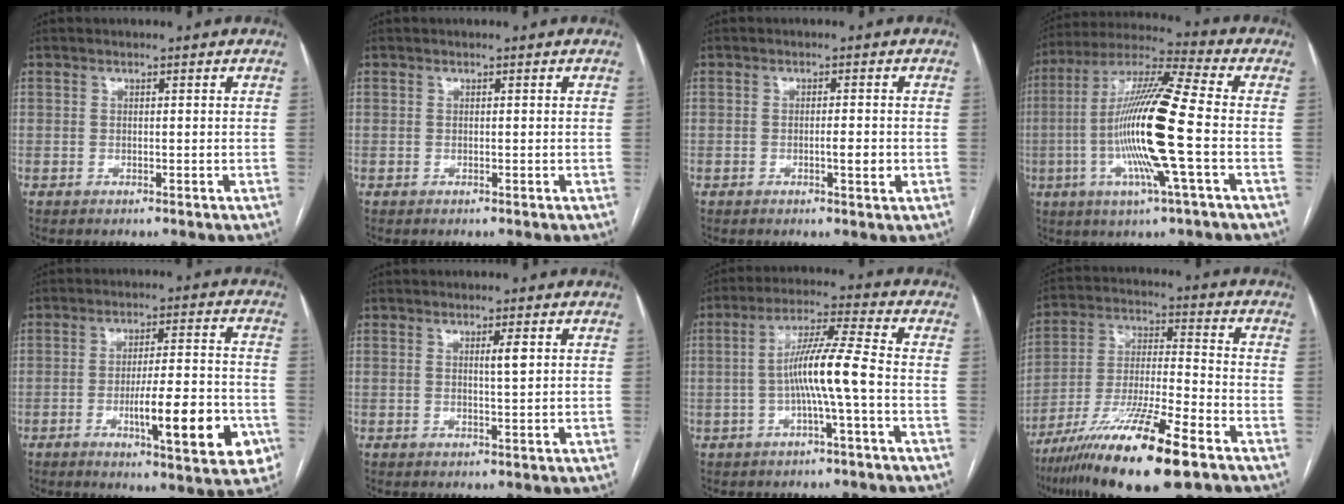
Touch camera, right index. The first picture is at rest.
{"total": 0.0}
{"total": 2.4, "force": [-0.5, 0.4, 2.3], "torque": [-0.037, -0.001, -0.008]}
{"total": 17.2, "force": [-2.9, -0.2, 17.0], "torque": [-0.334, -0.006, -0.065]}
{"total": 13.9, "force": [-4.7, 2.3, 12.9], "torque": [-0.182, -0.003, -0.064]}
{"total": 1.9, "force": [0.7, 0.0, 1.8], "torque": [-0.032, -0.003, 0.012]}
{"total": 8.6, "force": [-1.6, -0.6, 8.4], "torque": [-0.156, 0.012, -0.031]}
{"total": 18.5, "force": [-11.4, 1.8, 14.4], "torque": [-0.267, -0.040, -0.203]}